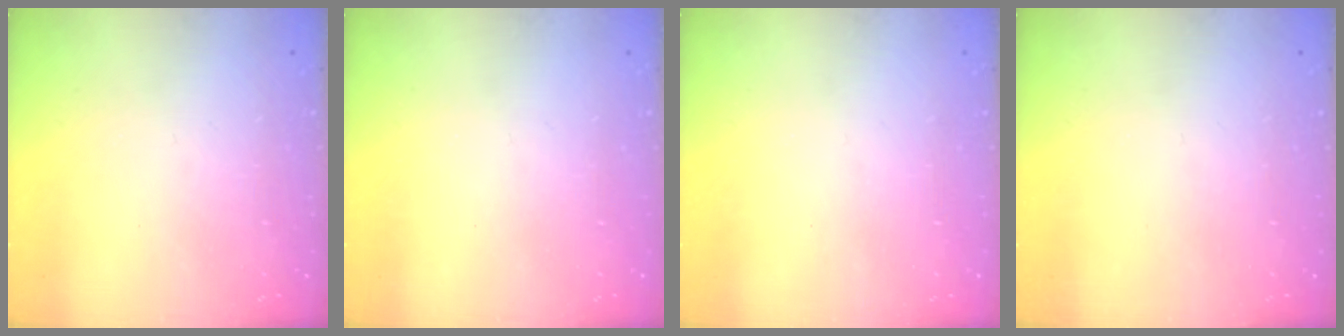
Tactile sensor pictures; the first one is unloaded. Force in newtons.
{"total": 0.0}
{"total": 0.0}
{"total": 0.0}